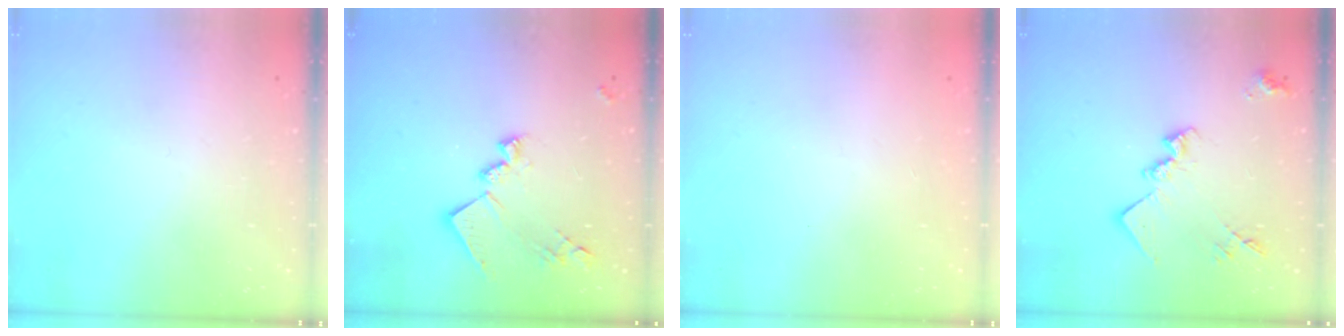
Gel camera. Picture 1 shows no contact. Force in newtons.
{"total": 14.8, "press": 14.8, "slide": 0.5}
{"total": 0.7, "press": 0.7, "slide": 0.2}
{"total": 14.6, "press": 14.5, "slide": 0.6}